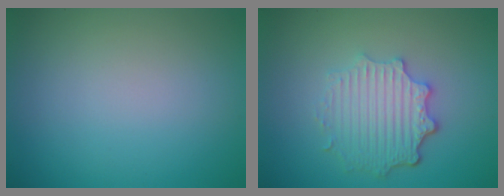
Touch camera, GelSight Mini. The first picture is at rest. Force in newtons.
{"total": 4.4, "press": 3.6, "slide": 2.6}